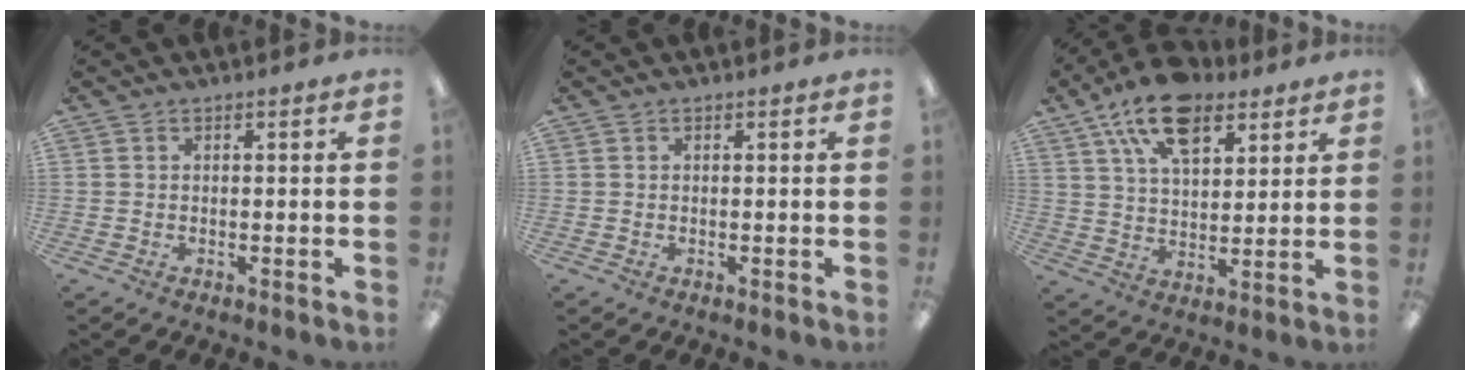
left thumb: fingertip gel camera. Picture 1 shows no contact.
{"total": 0.0}
{"total": 15.4, "force": [9.3, 8.2, 9.0], "torque": [-0.154, -0.030, 0.167]}